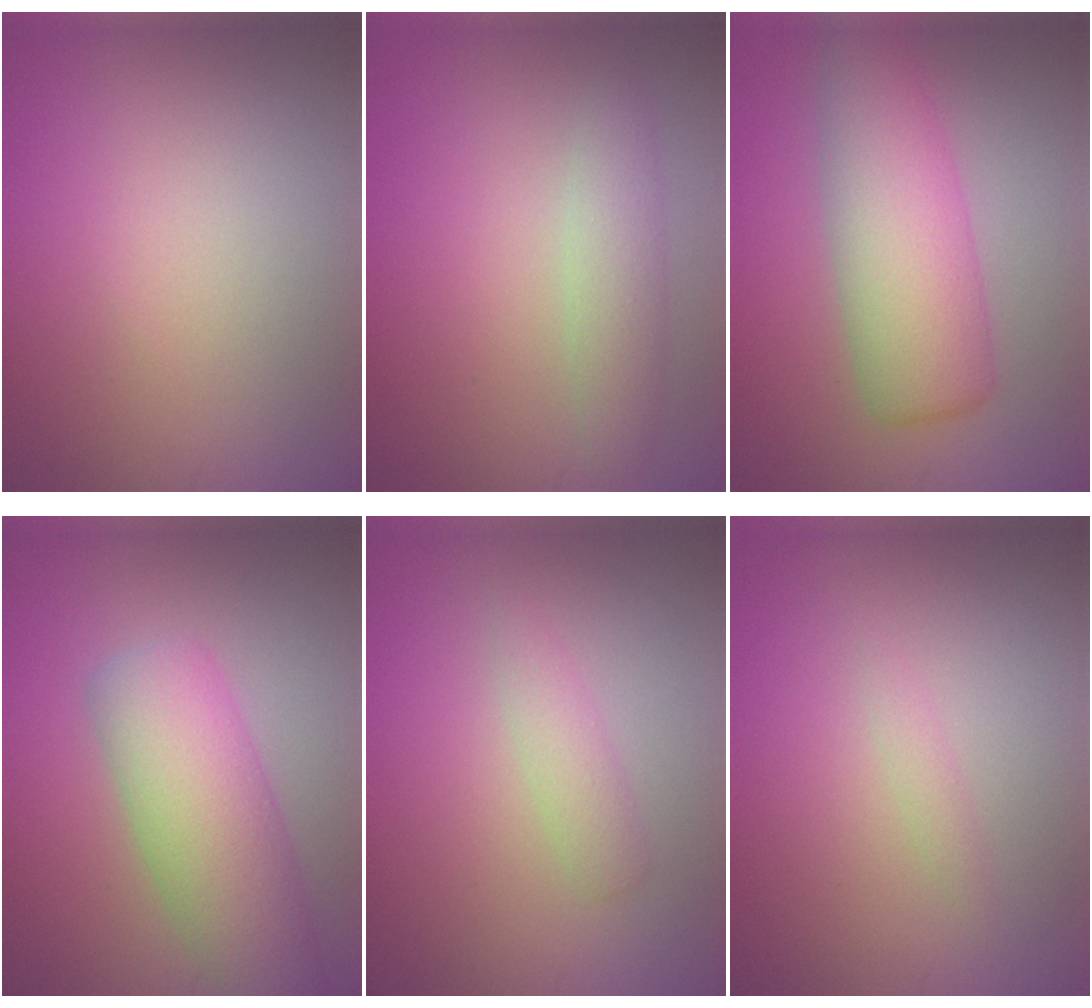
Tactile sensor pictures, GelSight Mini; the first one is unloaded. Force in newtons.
{"total": 2.5, "press": 2.5, "slide": 0.1}
{"total": 6.4, "press": 6.4, "slide": 0.1}
{"total": 6.8, "press": 6.8, "slide": 0.5}
{"total": 1.7, "press": 1.7, "slide": 0.1}
{"total": 0.8, "press": 0.8, "slide": 0.0}